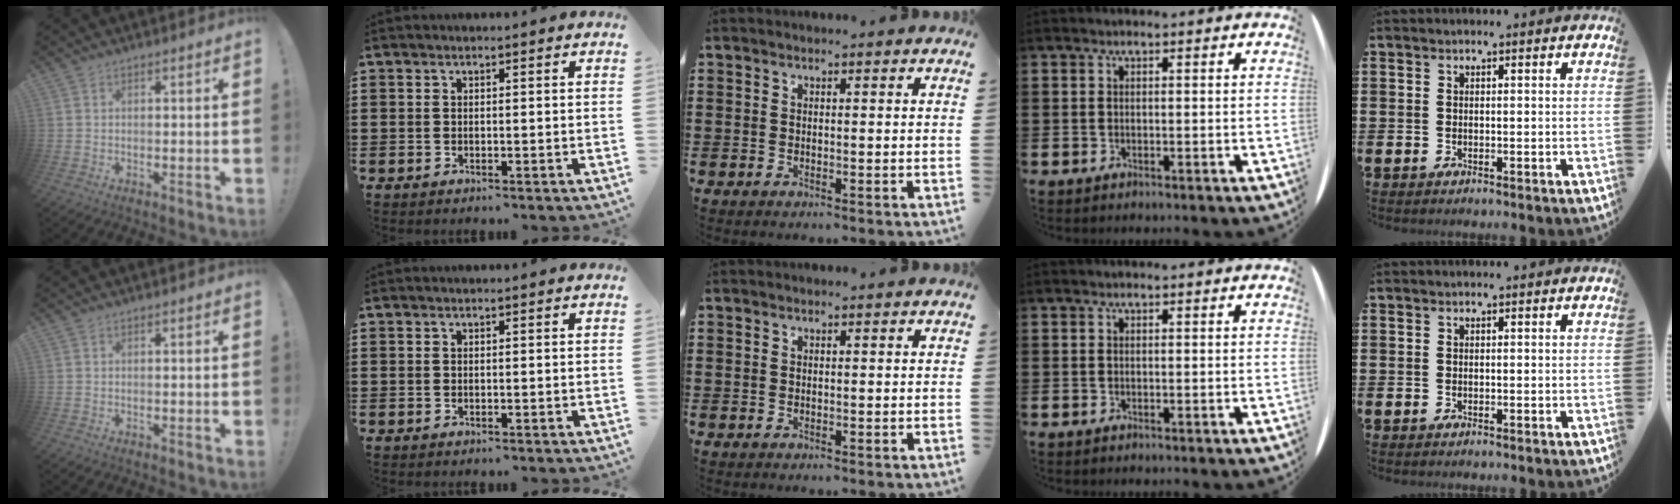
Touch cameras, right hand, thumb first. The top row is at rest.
{}